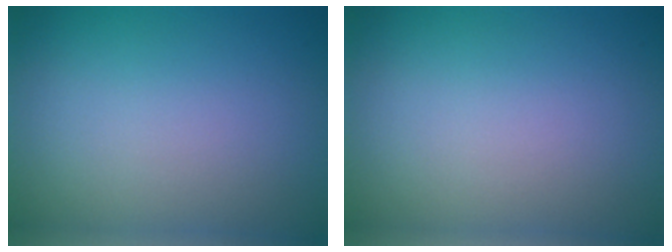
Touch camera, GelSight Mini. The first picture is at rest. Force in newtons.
{"total": 0.0}